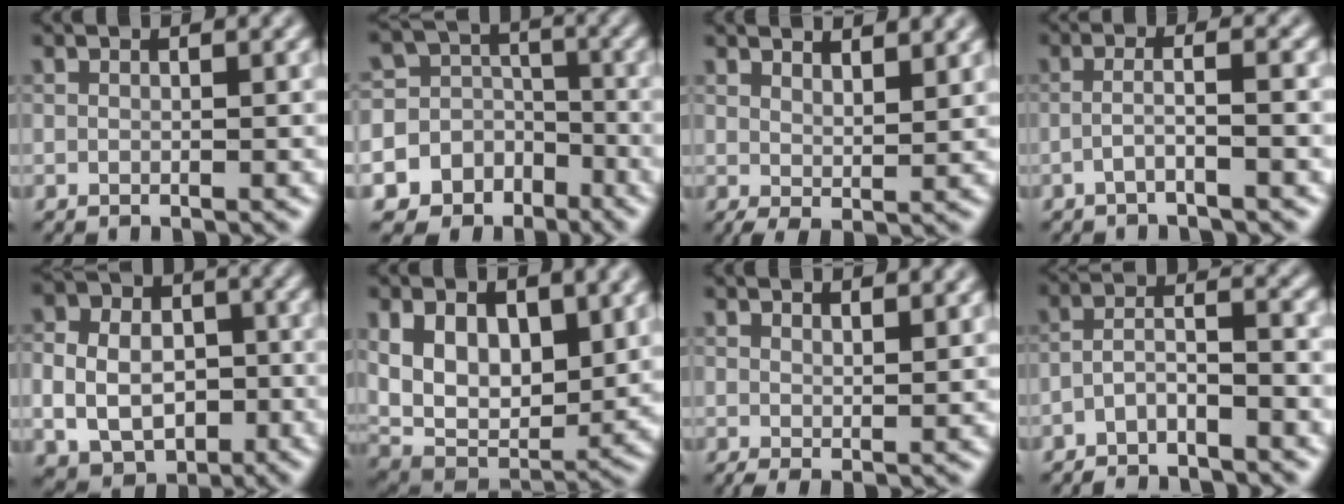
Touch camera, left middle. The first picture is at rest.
{"total": 11.4, "force": [-5.8, 9.6, 1.8], "torque": [-0.049, -0.012, -0.100]}
{"total": 3.3, "force": [2.5, 0.9, 2.0], "torque": [-0.037, 0.002, 0.045]}
{"total": 2.3, "force": [-1.0, 0.4, 2.0], "torque": [-0.031, 0.012, -0.028]}
{"total": 9.2, "force": [-0.9, 7.6, 5.2], "torque": [-0.083, 0.001, -0.027]}
{"total": 8.4, "force": [2.3, 5.2, 6.2], "torque": [-0.122, -0.016, 0.042]}
{"total": 2.1, "force": [1.4, 0.6, 1.4], "torque": [-0.020, -0.001, 0.026]}
{"total": 3.1, "force": [-1.9, 1.0, 2.2], "torque": [-0.045, 0.008, -0.043]}